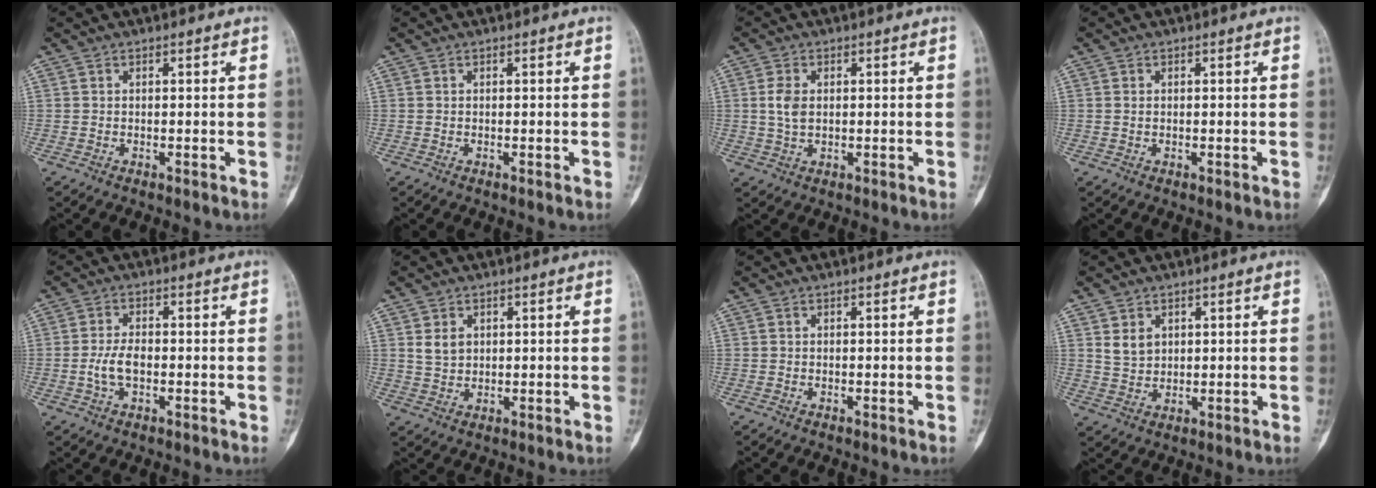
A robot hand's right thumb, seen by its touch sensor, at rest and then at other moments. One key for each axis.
{"total": 0.0}
{"total": 4.1, "fx": 0.5, "fy": 2.5, "fz": 3.2, "tx": -0.066, "ty": 0.000, "tz": 0.010}
{"total": 0.6, "fx": 0.1, "fy": 0.4, "fz": 0.4, "tx": -0.011, "ty": 0.000, "tz": 0.002}
{"total": 4.6, "fx": -1.0, "fy": 2.4, "fz": 3.8, "tx": -0.080, "ty": 0.011, "tz": -0.021}
{"total": 3.4, "fx": 1.1, "fy": 2.6, "fz": 1.9, "tx": -0.024, "ty": -0.005, "tz": 0.026}
{"total": 0.0}
{"total": 3.9, "fx": 1.5, "fy": 3.0, "fz": 2.0, "tx": -0.023, "ty": -0.011, "tz": 0.036}